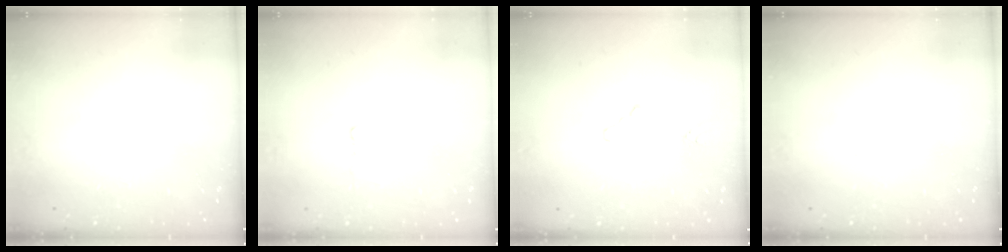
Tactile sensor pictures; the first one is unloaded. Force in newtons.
{"total": 3.3, "press": 3.1, "slide": 1.1}
{"total": 2.0, "press": 2.0, "slide": 0.4}
{"total": 0.0}